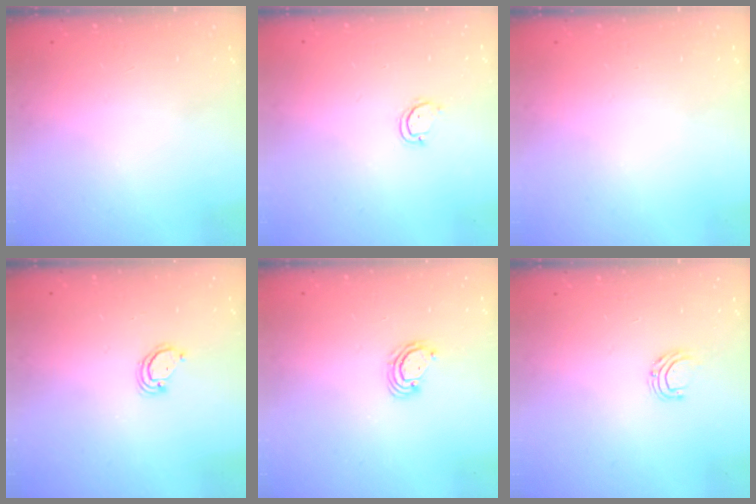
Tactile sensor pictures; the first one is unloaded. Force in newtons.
{"total": 2.7, "press": 2.6, "slide": 0.3}
{"total": 0.0}
{"total": 2.9, "press": 2.8, "slide": 0.2}
{"total": 2.8, "press": 2.8, "slide": 0.3}
{"total": 4.5, "press": 4.5, "slide": 0.4}